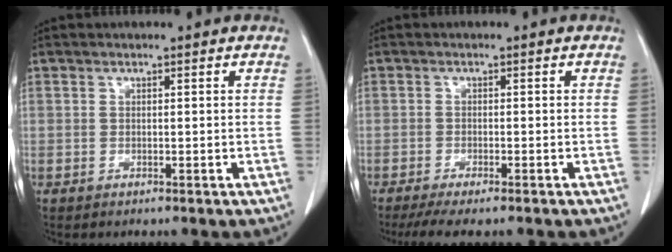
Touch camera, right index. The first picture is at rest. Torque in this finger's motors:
{"motor_torque": [0.53, -0.59, 0.23, 0.07]}